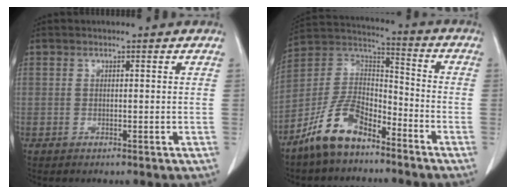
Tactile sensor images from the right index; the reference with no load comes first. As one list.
[{"total": 11.8, "force": [-8.3, 5.2, 6.6], "torque": [-0.140, 0.021, -0.164]}]